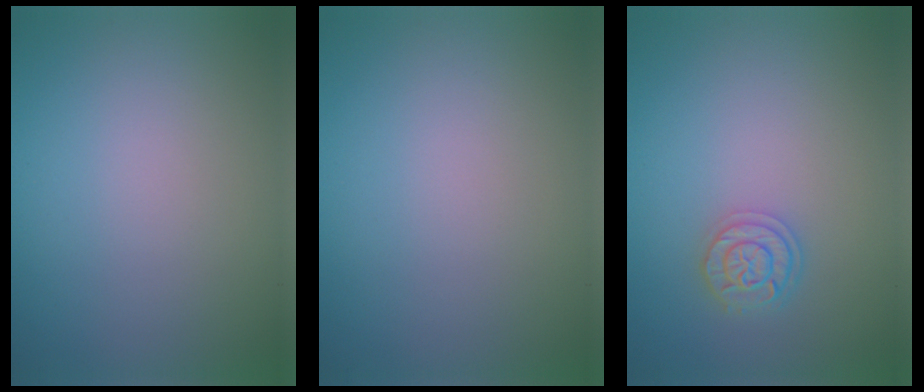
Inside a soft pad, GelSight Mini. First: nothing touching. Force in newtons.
{"total": 0.0}
{"total": 2.6, "press": 2.4, "slide": 1.0}